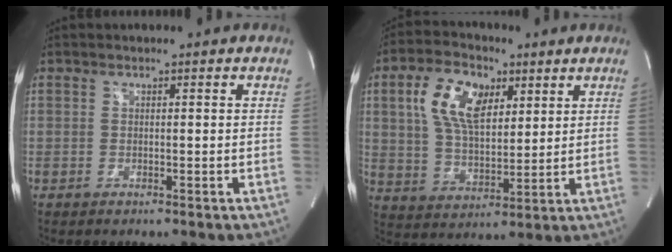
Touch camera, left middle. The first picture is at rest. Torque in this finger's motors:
{"motor_torque": [0.98, -0.95, 0.21, 0.08]}